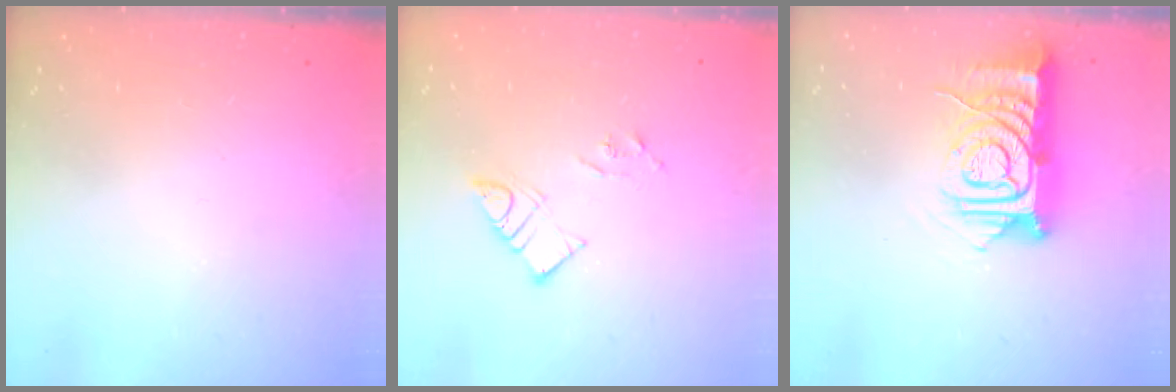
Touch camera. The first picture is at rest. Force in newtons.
{"total": 7.1, "press": 7.1, "slide": 0.6}
{"total": 13.0, "press": 13.0, "slide": 1.1}